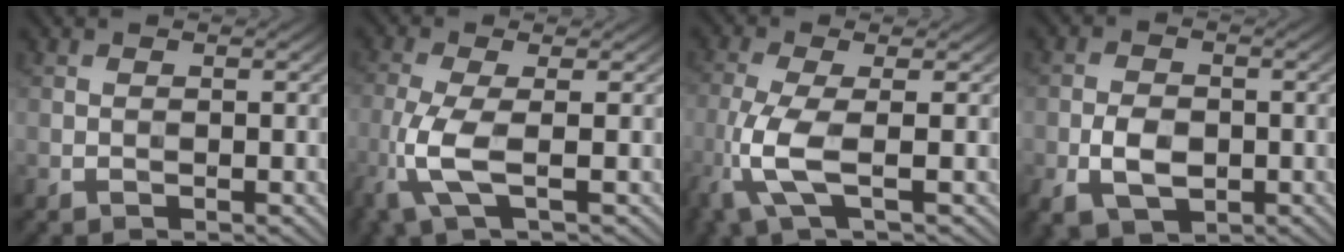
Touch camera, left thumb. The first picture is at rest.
{"total": 5.8, "force": [-1.7, 1.5, 5.3], "torque": [-0.130, -0.001, -0.045]}
{"total": 6.5, "force": [-2.0, 1.7, 5.9], "torque": [-0.142, -0.001, -0.053]}
{"total": 4.9, "force": [-1.5, 3.1, 3.5], "torque": [-0.069, -0.009, -0.030]}